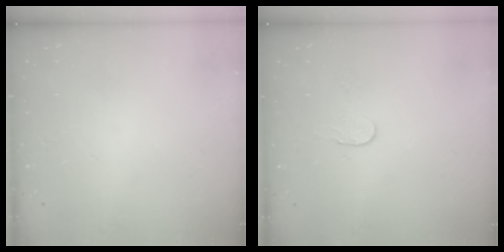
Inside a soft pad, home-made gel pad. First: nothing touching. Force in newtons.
{"total": 2.7, "press": 2.7, "slide": 0.2}